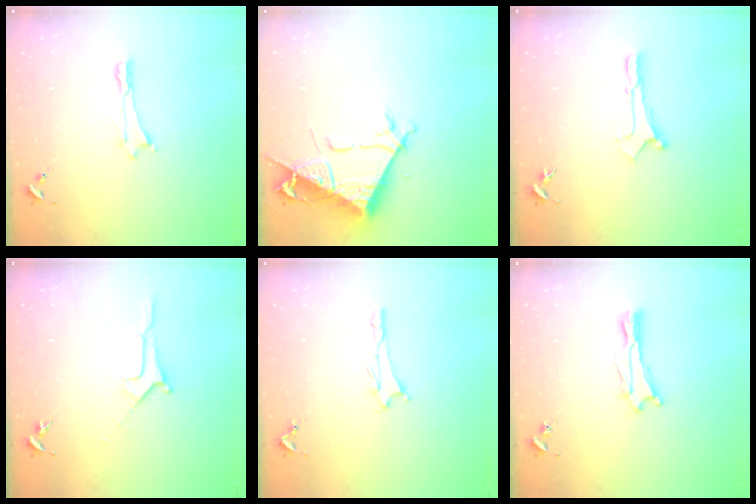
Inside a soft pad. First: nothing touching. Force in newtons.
{"total": 8.8, "press": 8.8, "slide": 1.1}
{"total": 0.0}
{"total": 1.8, "press": 1.7, "slide": 0.2}
{"total": 1.2, "press": 1.2, "slide": 0.1}
{"total": 1.0, "press": 1.0, "slide": 0.1}